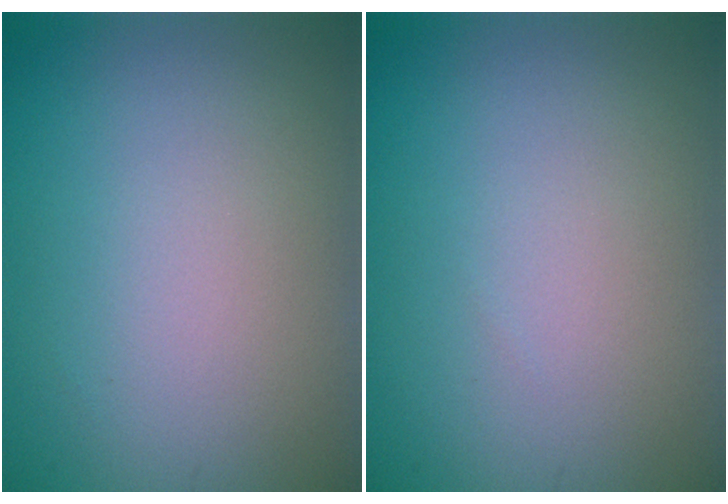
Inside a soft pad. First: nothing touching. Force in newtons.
{"total": 0.0}